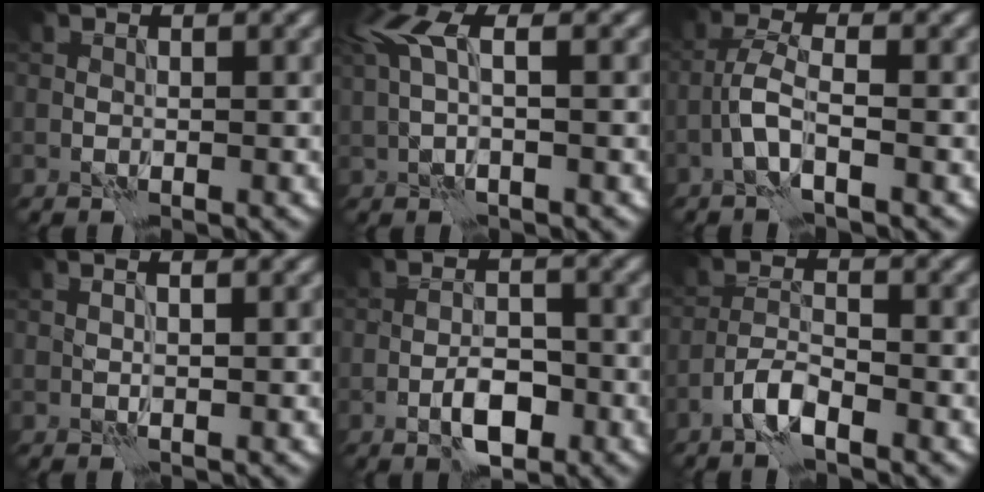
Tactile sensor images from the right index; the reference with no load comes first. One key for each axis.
{"total": 3.9, "fx": 1.3, "fy": 1.6, "fz": 3.3, "tx": -0.073, "ty": 0.012, "tz": 0.021}
{"total": 3.2, "fx": -1.5, "fy": 0.7, "fz": 2.7, "tx": -0.062, "ty": 0.007, "tz": -0.037}
{"total": 2.1, "fx": 1.2, "fy": 0.7, "fz": 1.5, "tx": -0.014, "ty": 0.010, "tz": -0.004}
{"total": 3.6, "fx": -1.8, "fy": 1.5, "fz": 2.7, "tx": -0.042, "ty": 0.005, "tz": -0.033}
{"total": 2.8, "fx": -1.9, "fy": 0.6, "fz": 1.9, "tx": -0.040, "ty": 0.007, "tz": -0.044}